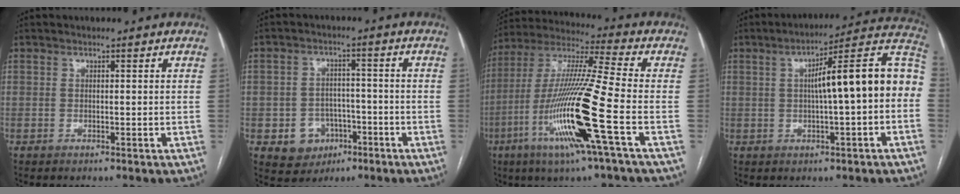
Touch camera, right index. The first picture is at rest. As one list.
[{"total": 6.5, "force": [-2.7, 5.6, 2.1], "torque": [-0.033, 0.011, -0.031]}, {"total": 18.7, "force": [-6.3, -0.7, 17.6], "torque": [-0.364, -0.022, -0.130]}, {"total": 15.1, "force": [0.5, 1.6, 15.0], "torque": [-0.207, 0.049, 0.005]}]